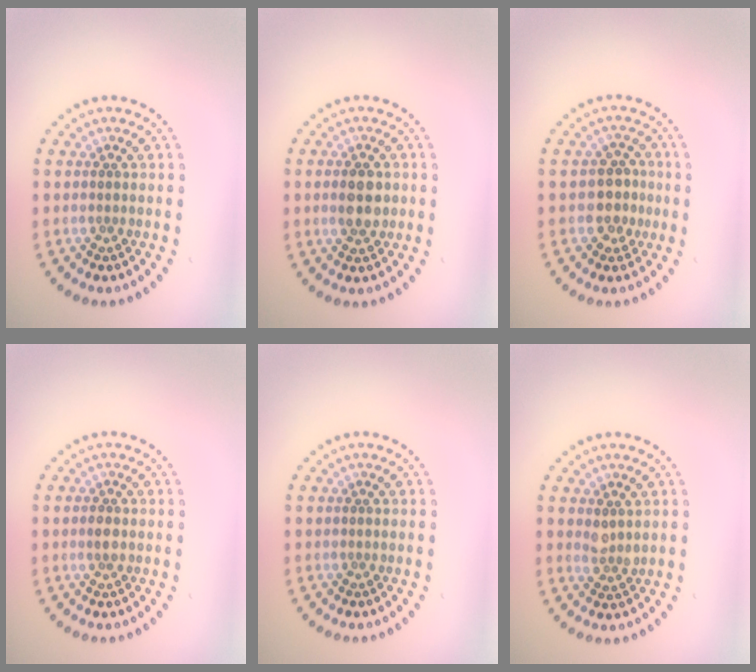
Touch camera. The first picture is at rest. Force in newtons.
{"total": 3.3, "press": 3.3, "slide": 0.4}
{"total": 2.7, "press": 2.5, "slide": 1.0}
{"total": 1.0, "press": 1.0, "slide": 0.0}
{"total": 0.0}
{"total": 1.6, "press": 1.4, "slide": 0.9}